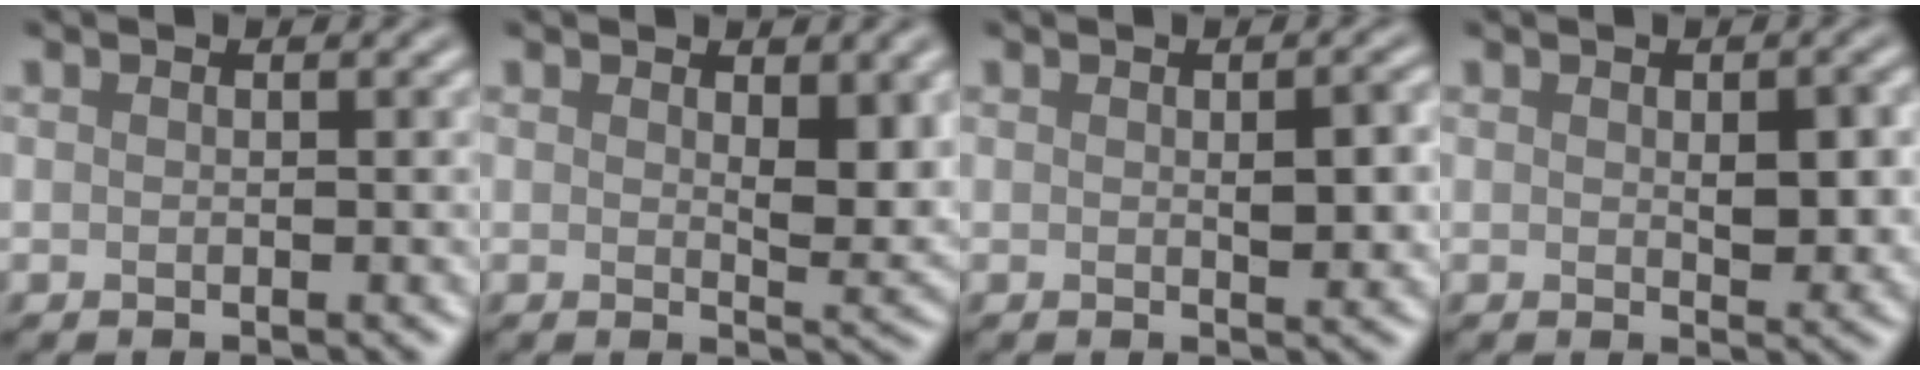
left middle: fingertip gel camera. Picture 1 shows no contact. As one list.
[{"total": 3.4, "force": [1.2, 1.4, 2.9], "torque": [-0.041, -0.008, 0.023]}, {"total": 2.8, "force": [0.2, 0.9, 2.6], "torque": [-0.038, -0.001, 0.004]}, {"total": 3.4, "force": [0.3, 1.6, 2.9], "torque": [-0.040, -0.004, 0.008]}]